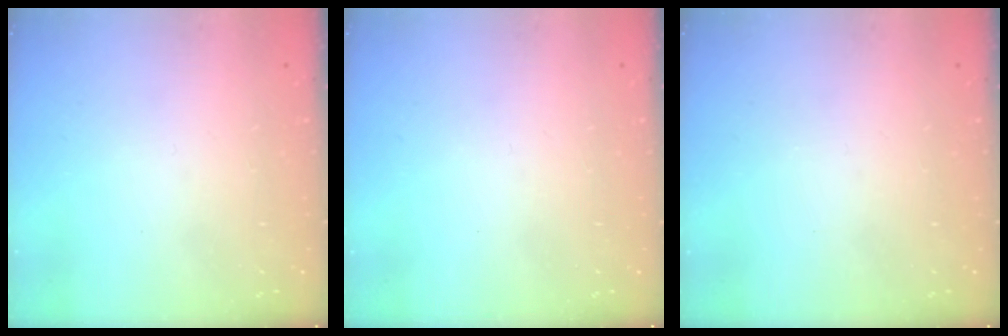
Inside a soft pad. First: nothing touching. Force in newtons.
{"total": 0.0}
{"total": 0.0}